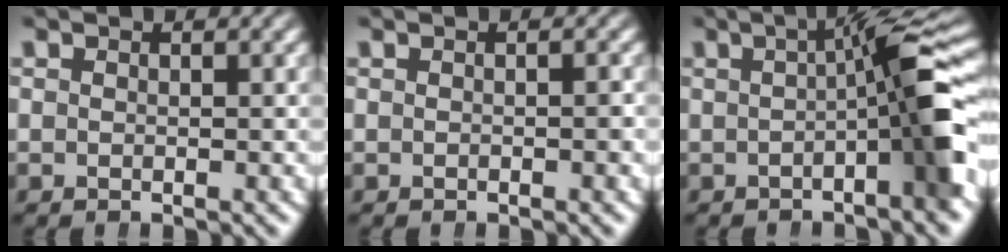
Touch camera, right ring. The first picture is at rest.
{"total": 0.6, "force": [-0.3, -0.1, 0.5], "torque": [-0.010, 0.001, -0.004]}
{"total": 6.7, "force": [-0.5, 0.9, 6.6], "torque": [-0.101, 0.015, -0.009]}